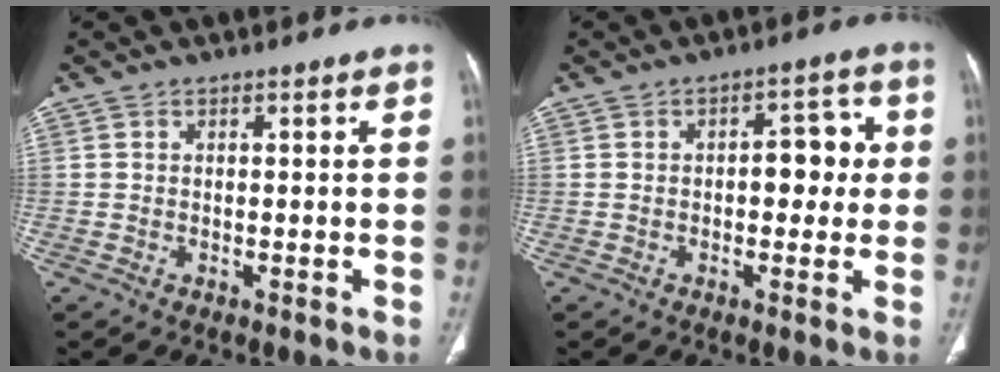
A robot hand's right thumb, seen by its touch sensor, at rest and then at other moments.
{"total": 6.6, "force": [0.2, 3.9, 5.3], "torque": [-0.034, 0.020, -0.003]}